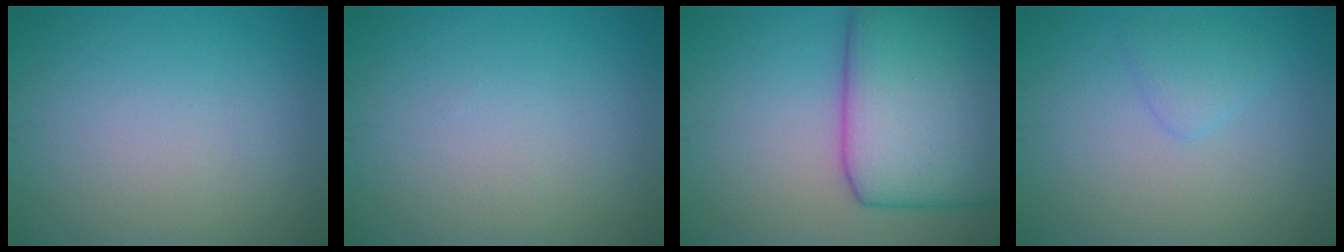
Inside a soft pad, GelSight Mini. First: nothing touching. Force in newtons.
{"total": 0.0}
{"total": 13.4, "press": 13.4, "slide": 0.4}
{"total": 1.6, "press": 1.6, "slide": 0.1}